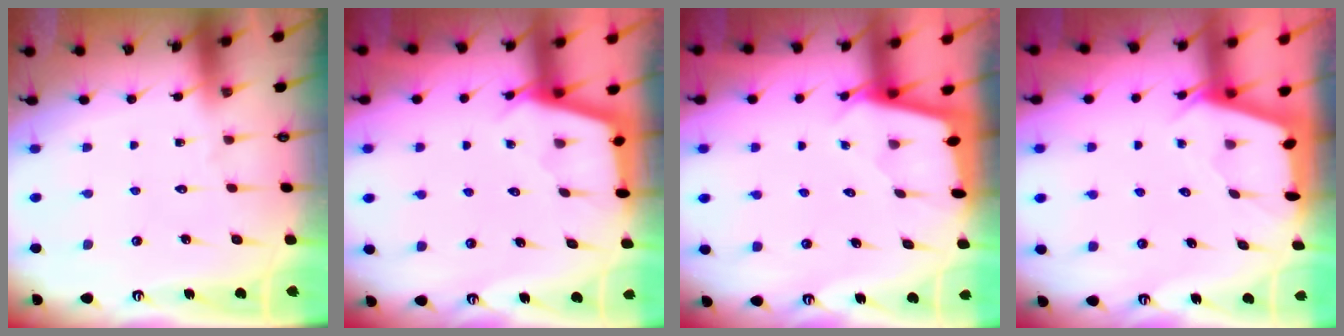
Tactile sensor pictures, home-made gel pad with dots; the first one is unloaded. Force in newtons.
{"total": 2.8, "press": 2.8, "slide": 0.3}
{"total": 1.8, "press": 1.7, "slide": 0.2}
{"total": 2.0, "press": 2.0, "slide": 0.3}